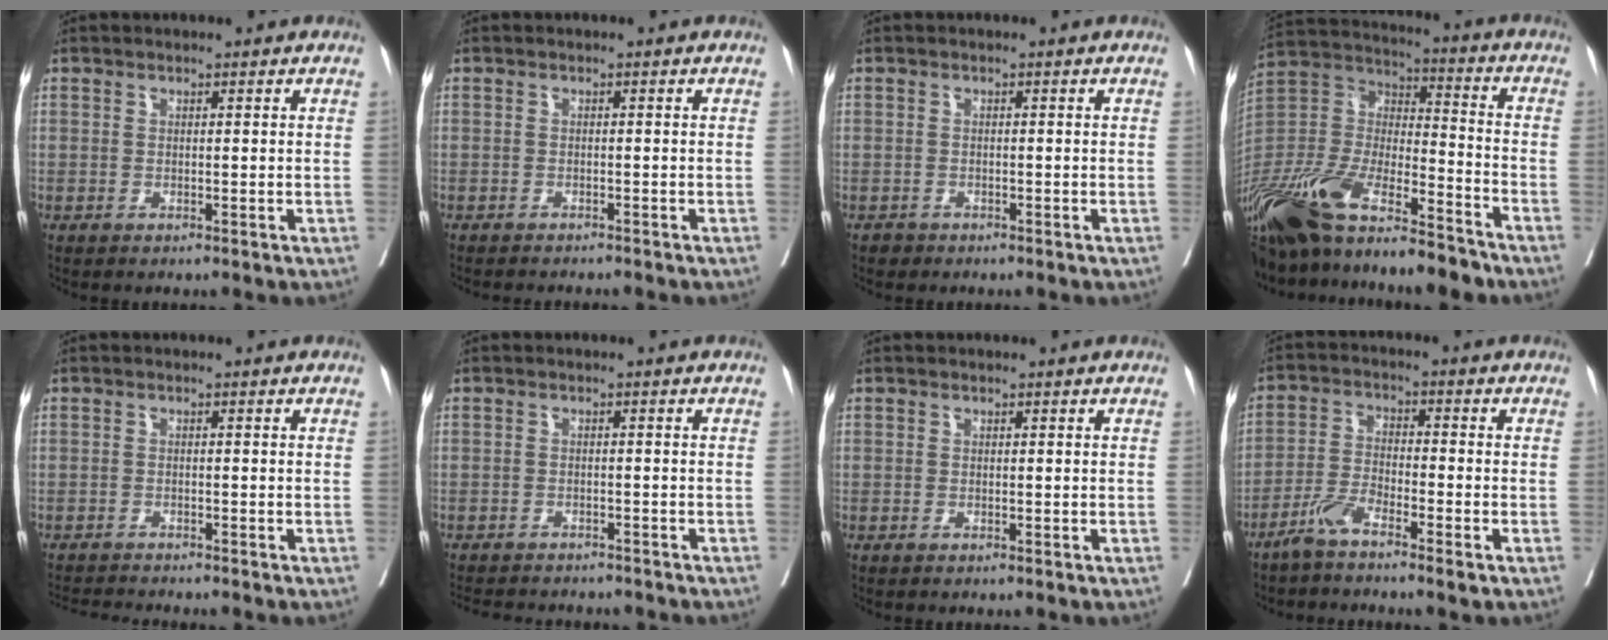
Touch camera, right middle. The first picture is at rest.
{"total": 4.7, "force": [-4.3, 0.8, 1.7], "torque": [-0.022, -0.006, -0.056]}
{"total": 1.0, "force": [-0.7, 0.6, -0.1], "torque": [-0.005, 0.001, -0.013]}
{"total": 25.4, "force": [-19.5, 6.5, 14.9], "torque": [-0.320, -0.029, -0.353]}
{"total": 4.0, "force": [-3.9, -0.6, 0.7], "torque": [-0.014, -0.018, -0.063]}
{"total": 11.2, "force": [-10.1, 3.1, 3.7], "torque": [-0.071, -0.006, -0.124]}
{"total": 0.0}
{"total": 5.2, "force": [-4.0, 0.5, 3.3], "torque": [-0.076, -0.004, -0.084]}